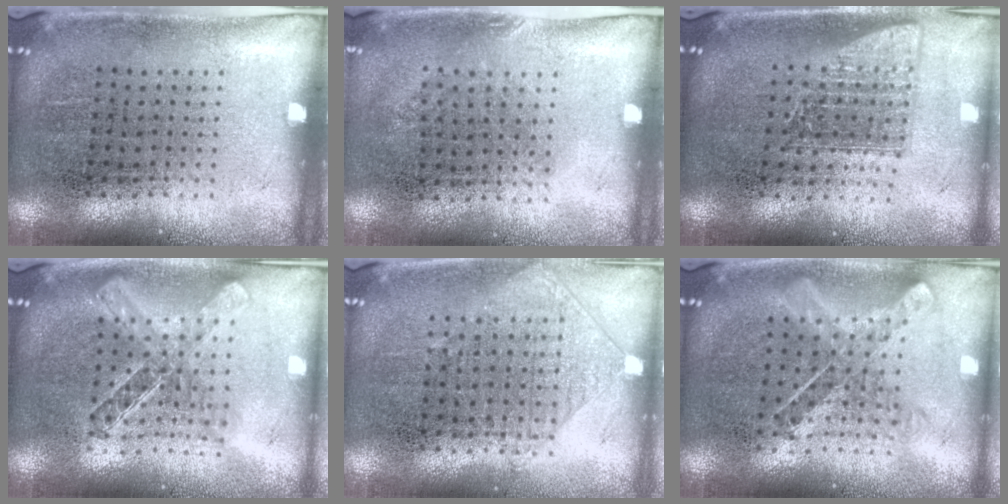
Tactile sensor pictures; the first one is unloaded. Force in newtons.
{"total": 0.8, "press": 0.6, "slide": 0.5}
{"total": 1.6, "press": 1.2, "slide": 1.0}
{"total": 2.0, "press": 1.7, "slide": 1.2}
{"total": 0.9, "press": 0.9, "slide": 0.3}
{"total": 0.9, "press": 0.8, "slide": 0.2}